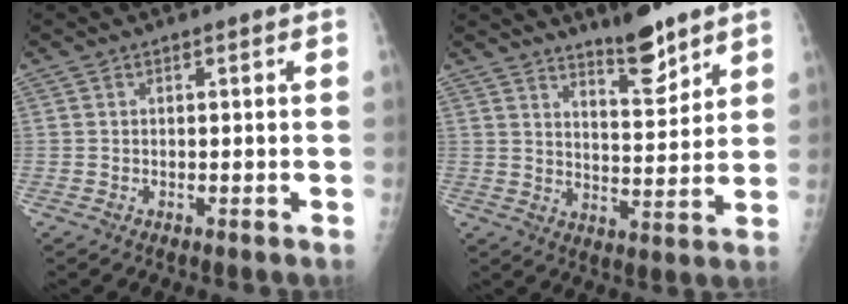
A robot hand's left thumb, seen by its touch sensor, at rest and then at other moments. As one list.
[{"total": 8.3, "force": [6.5, 2.1, 4.8], "torque": [-0.060, -0.057, 0.108]}]